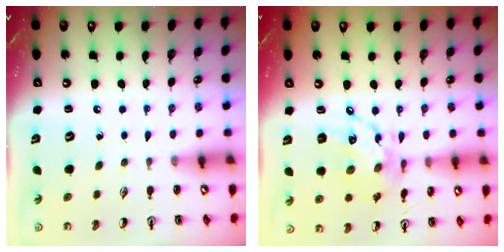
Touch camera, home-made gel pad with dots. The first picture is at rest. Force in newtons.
{"total": 11.7, "press": 11.7, "slide": 0.7}